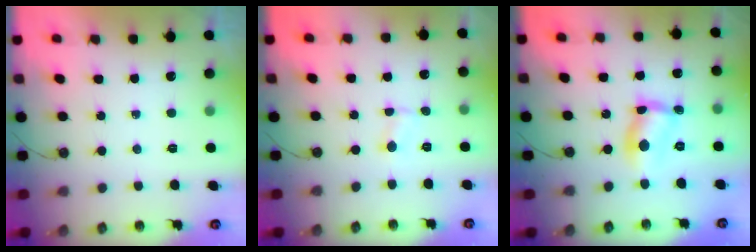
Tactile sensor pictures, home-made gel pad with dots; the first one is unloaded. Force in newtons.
{"total": 1.1, "press": 1.0, "slide": 0.3}
{"total": 7.3, "press": 7.3, "slide": 0.3}